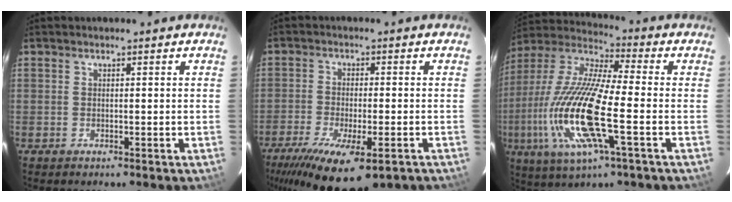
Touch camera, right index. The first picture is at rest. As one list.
[{"total": 17.8, "force": [-11.5, 5.5, 12.4], "torque": [-0.248, -0.067, -0.177]}, {"total": 20.3, "force": [-4.9, 4.0, 19.3], "torque": [-0.401, -0.017, -0.105]}]